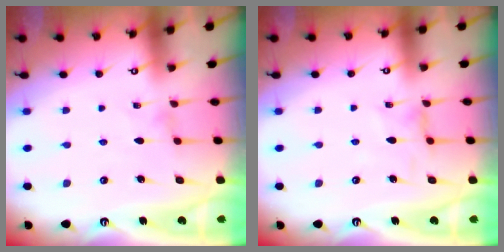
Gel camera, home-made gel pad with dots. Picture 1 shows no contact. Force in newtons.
{"total": 1.7, "press": 1.7, "slide": 0.5}